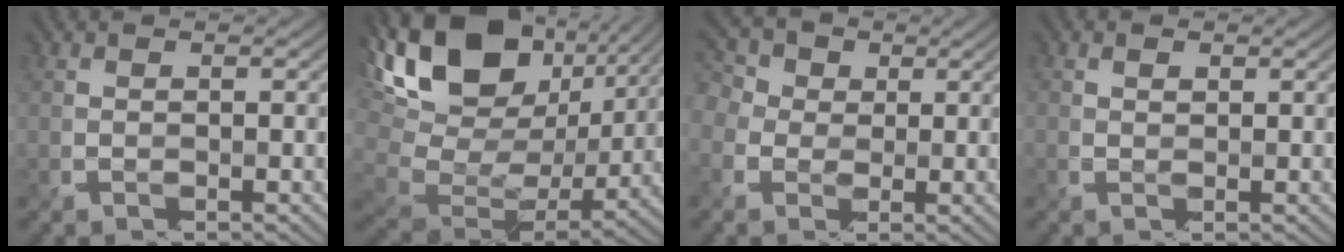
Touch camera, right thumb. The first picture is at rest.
{"total": 17.1, "force": [6.6, 10.1, 12.2], "torque": [-0.274, 0.021, 0.127]}
{"total": 9.3, "force": [2.9, 7.1, 5.2], "torque": [-0.155, 0.037, 0.035]}
{"total": 0.7, "force": [0.3, 0.4, 0.5], "torque": [-0.011, 0.000, 0.006]}